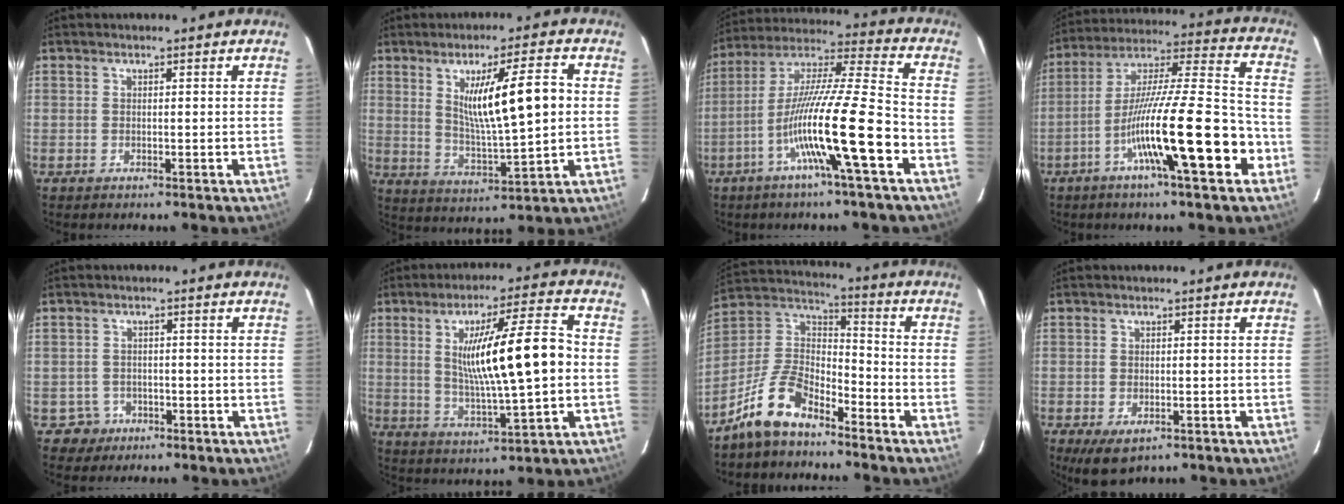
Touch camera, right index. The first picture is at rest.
{"total": 12.1, "force": [2.3, 1.1, 11.8], "torque": [-0.195, -0.003, 0.046]}
{"total": 16.8, "force": [-6.4, -0.5, 15.6], "torque": [-0.289, -0.002, -0.120]}
{"total": 19.6, "force": [-7.5, 1.3, 18.1], "torque": [-0.305, -0.004, -0.126]}
{"total": 3.5, "force": [-1.6, 3.0, -0.7], "torque": [0.017, 0.016, -0.027]}
{"total": 15.0, "force": [1.0, 1.0, 14.9], "torque": [-0.250, 0.006, 0.020]}
{"total": 10.6, "force": [-8.1, 4.2, 5.3], "torque": [-0.121, 0.027, -0.163]}
{"total": 5.1, "force": [-3.2, 2.6, 3.0], "torque": [-0.056, -0.008, -0.044]}